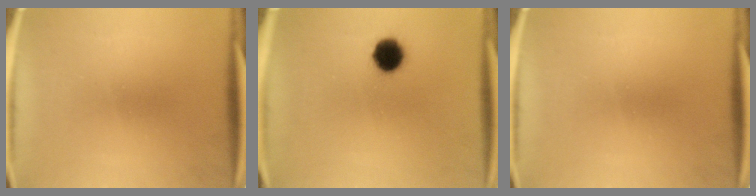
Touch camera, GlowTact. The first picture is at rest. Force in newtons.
{"total": 7.2}
{"total": 0.0}